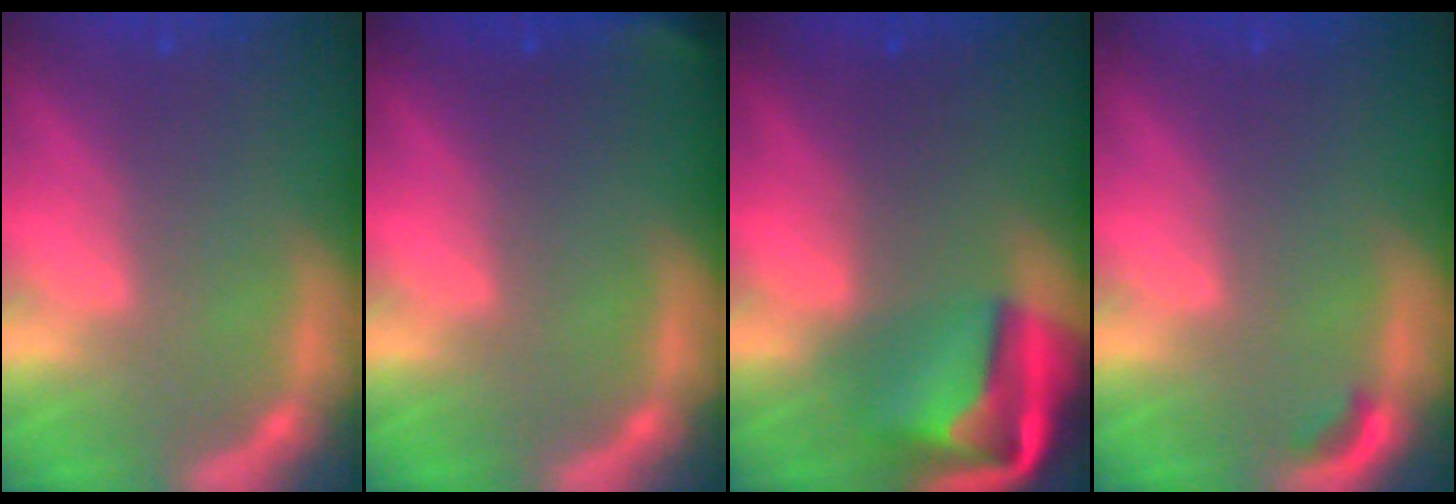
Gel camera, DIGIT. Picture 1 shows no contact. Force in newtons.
{"total": 1.9}
{"total": 8.4}
{"total": 0.9}